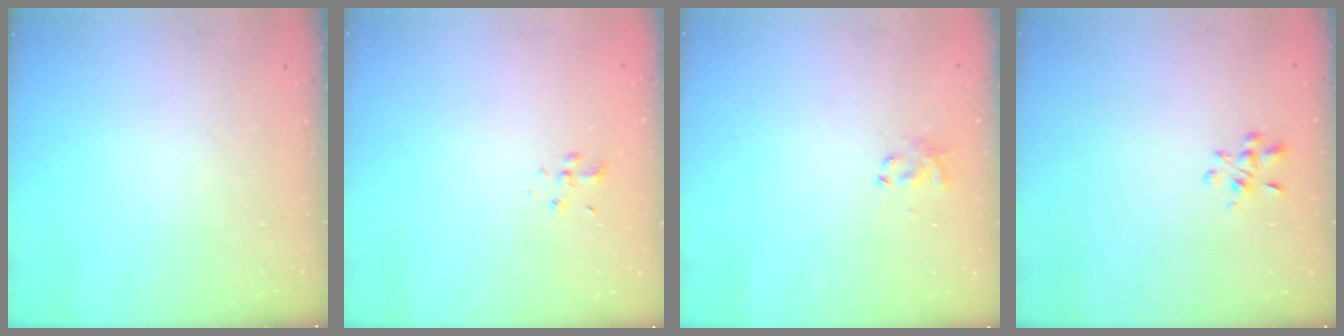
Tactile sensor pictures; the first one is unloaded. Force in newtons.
{"total": 2.0, "press": 1.8, "slide": 0.9}
{"total": 2.9, "press": 2.8, "slide": 0.9}
{"total": 3.3, "press": 3.2, "slide": 1.0}